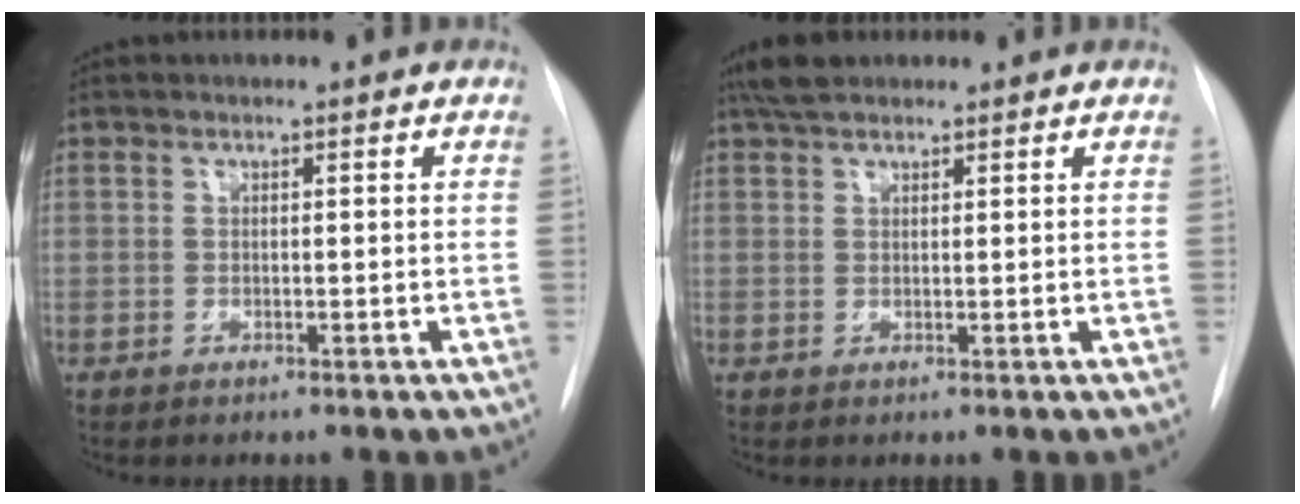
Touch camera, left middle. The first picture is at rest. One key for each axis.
{"total": 3.7, "fx": 3.1, "fy": 1.4, "fz": 1.6, "tx": -0.036, "ty": 0.016, "tz": 0.057}